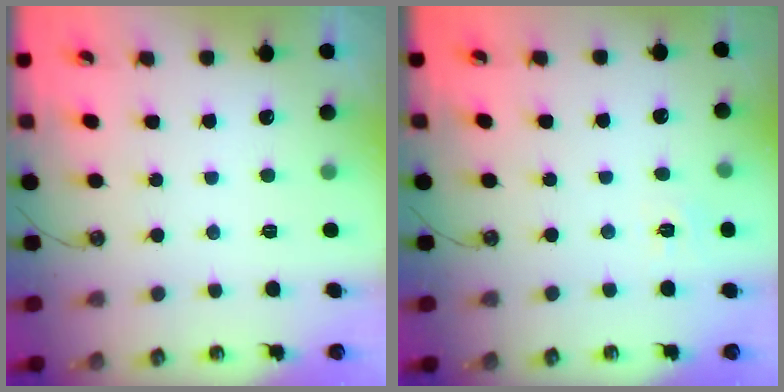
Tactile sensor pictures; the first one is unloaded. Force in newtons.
{"total": 4.8, "press": 4.8, "slide": 0.4}